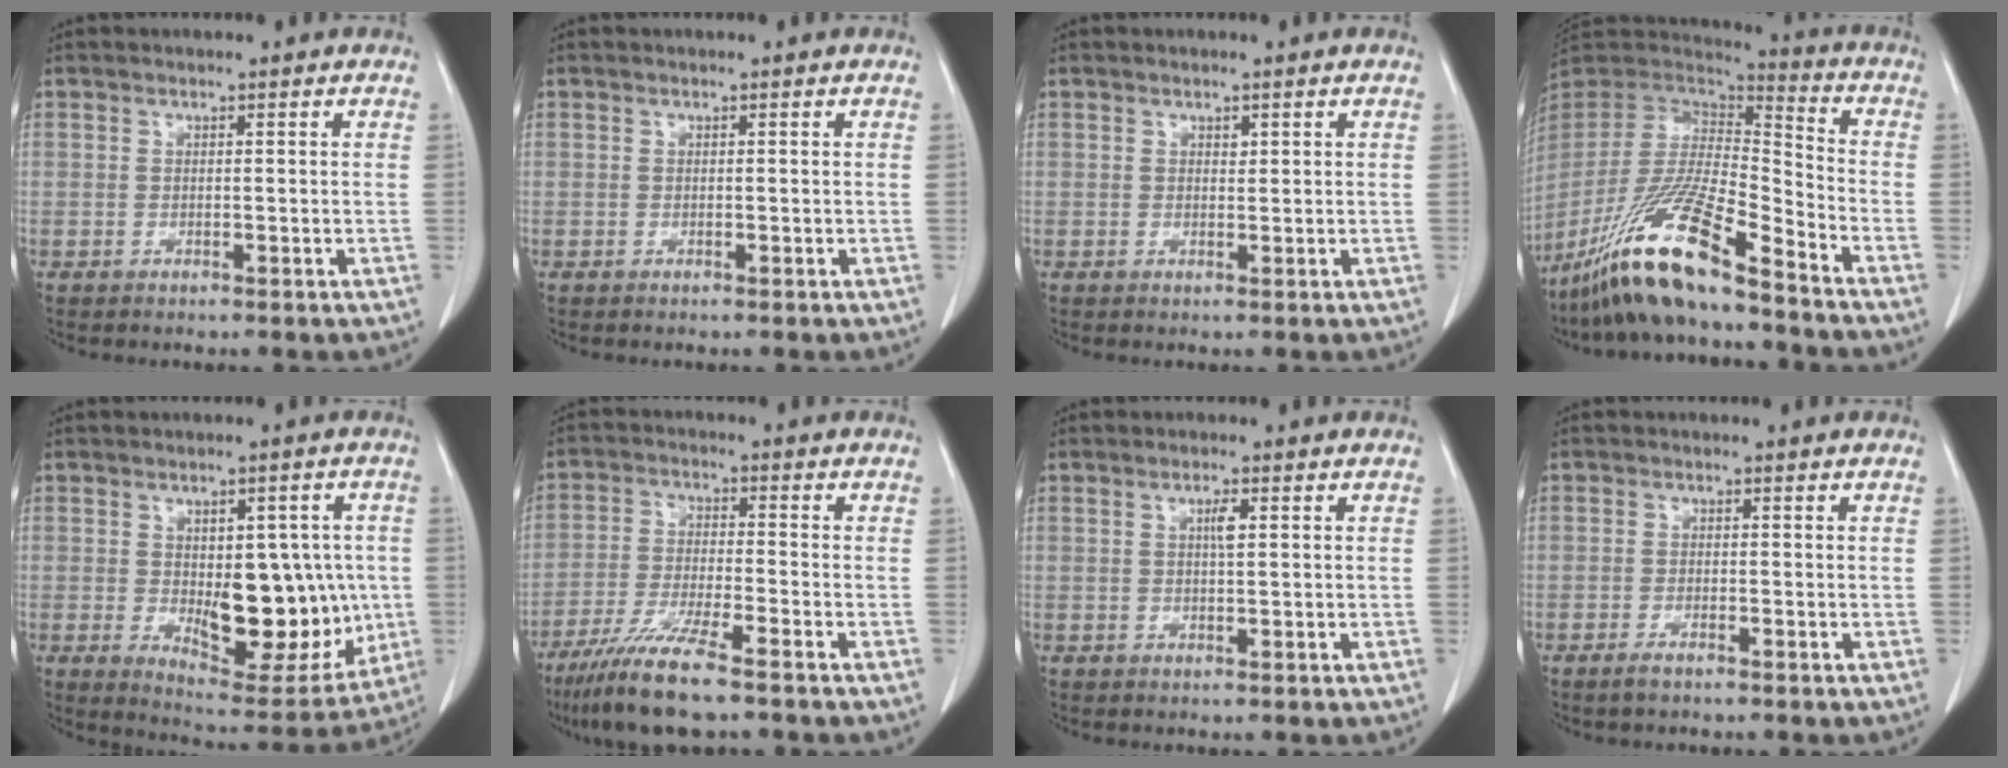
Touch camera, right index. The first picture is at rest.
{"total": 0.0}
{"total": 0.7, "force": [0.4, 0.4, 0.4], "torque": [-0.004, -0.003, 0.006]}
{"total": 18.7, "force": [-13.6, 1.4, 12.7], "torque": [-0.268, -0.035, -0.260]}
{"total": 15.5, "force": [-0.8, 7.3, 13.7], "torque": [-0.178, -0.003, 0.010]}
{"total": 9.8, "force": [-7.3, 0.3, 6.6], "torque": [-0.127, -0.029, -0.133]}
{"total": 1.7, "force": [0.5, 0.2, 1.7], "torque": [-0.030, 0.002, 0.008]}
{"total": 1.6, "force": [-1.3, 0.2, 0.9], "torque": [-0.023, -0.002, -0.023]}